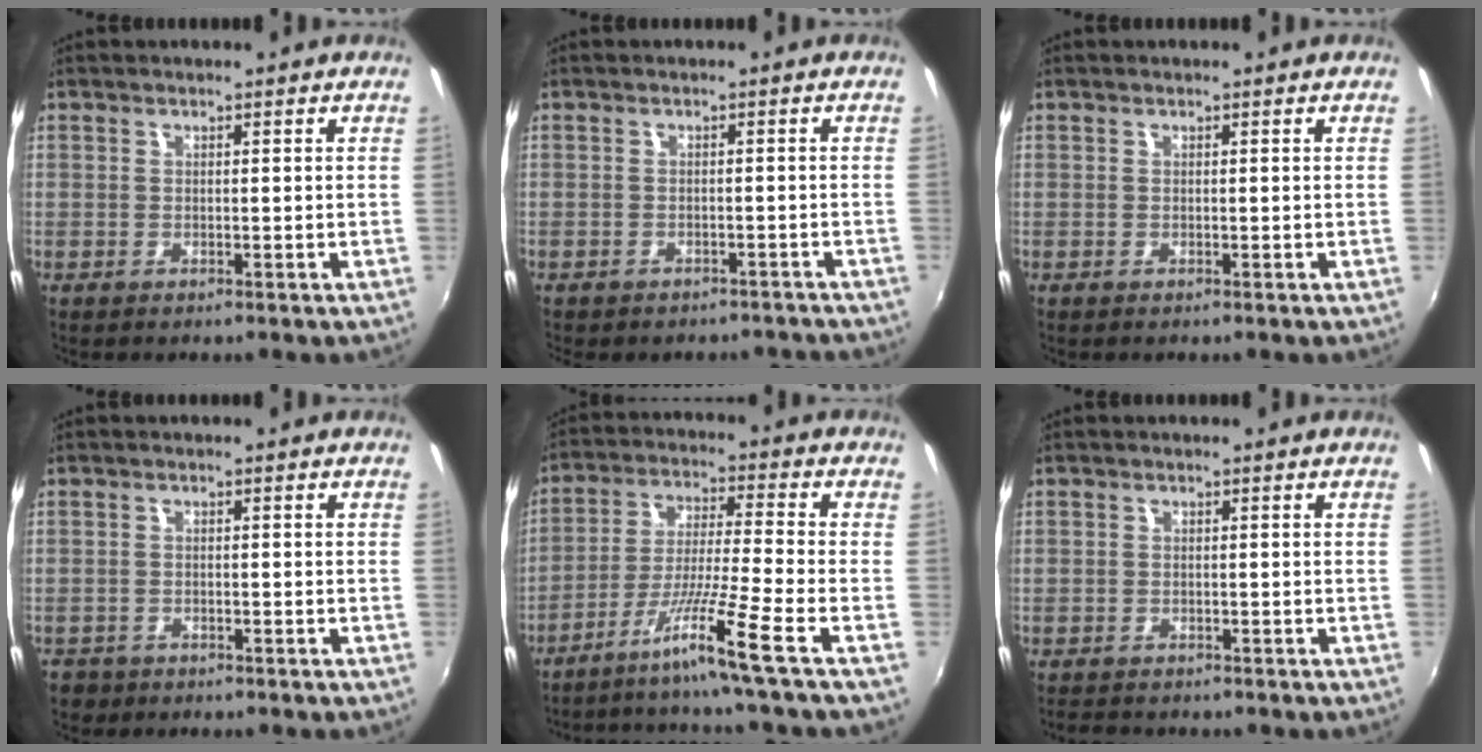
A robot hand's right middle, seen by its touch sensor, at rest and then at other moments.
{"total": 6.9, "force": [-6.1, 2.6, 2.0], "torque": [-0.044, -0.009, -0.068]}
{"total": 0.0}
{"total": 3.1, "force": [-2.1, 2.1, 0.8], "torque": [-0.027, -0.004, -0.033]}
{"total": 9.8, "force": [-6.9, -3.6, 6.0], "torque": [-0.127, -0.006, -0.122]}
{"total": 2.7, "force": [-2.4, 1.3, 0.5], "torque": [-0.017, -0.002, -0.042]}